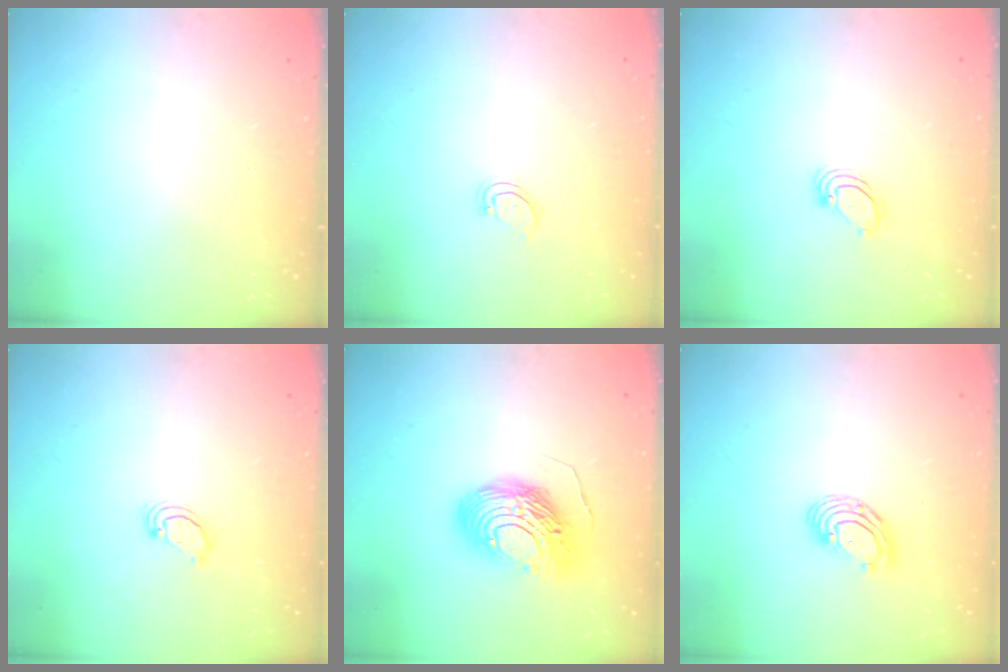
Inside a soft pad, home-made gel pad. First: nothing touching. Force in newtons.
{"total": 1.9, "press": 1.9, "slide": 0.2}
{"total": 3.9, "press": 3.9, "slide": 0.2}
{"total": 2.5, "press": 2.5, "slide": 0.2}
{"total": 17.7, "press": 17.6, "slide": 1.6}
{"total": 7.2, "press": 7.1, "slide": 1.6}